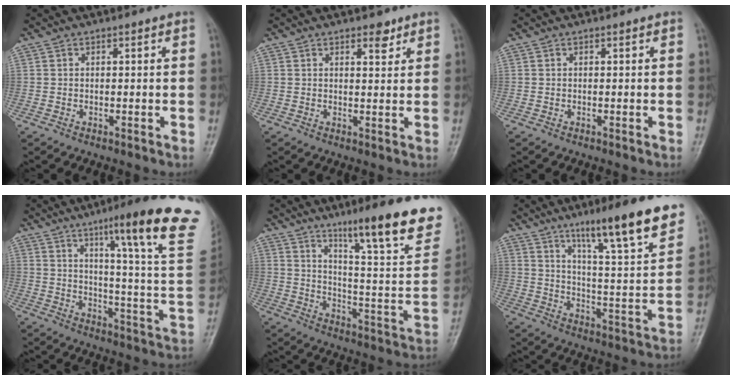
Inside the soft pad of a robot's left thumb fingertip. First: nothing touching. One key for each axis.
{"total": 3.0, "fx": 2.0, "fy": 1.3, "fz": 1.8, "tx": -0.012, "ty": -0.011, "tz": 0.028}
{"total": 0.0}
{"total": 24.0, "fx": 13.4, "fy": 2.3, "fz": 19.7, "tx": -0.256, "ty": -0.054, "tz": 0.181}
{"total": 23.3, "fx": 14.9, "fy": 3.8, "fz": 17.5, "tx": -0.219, "ty": -0.072, "tz": 0.224}
{"total": 19.0, "fx": 12.6, "fy": 2.3, "fz": 14.0, "tx": -0.184, "ty": -0.062, "tz": 0.195}